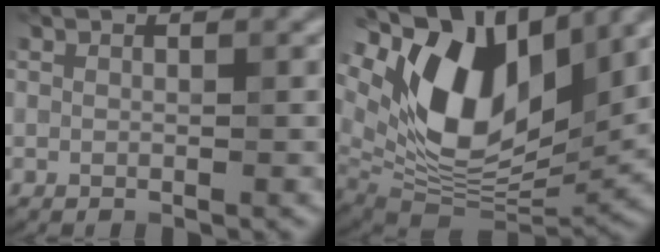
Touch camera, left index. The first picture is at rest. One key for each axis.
{"total": 14.3, "fx": 4.8, "fy": 8.1, "fz": 10.7, "tx": -0.190, "ty": 0.003, "tz": 0.088}